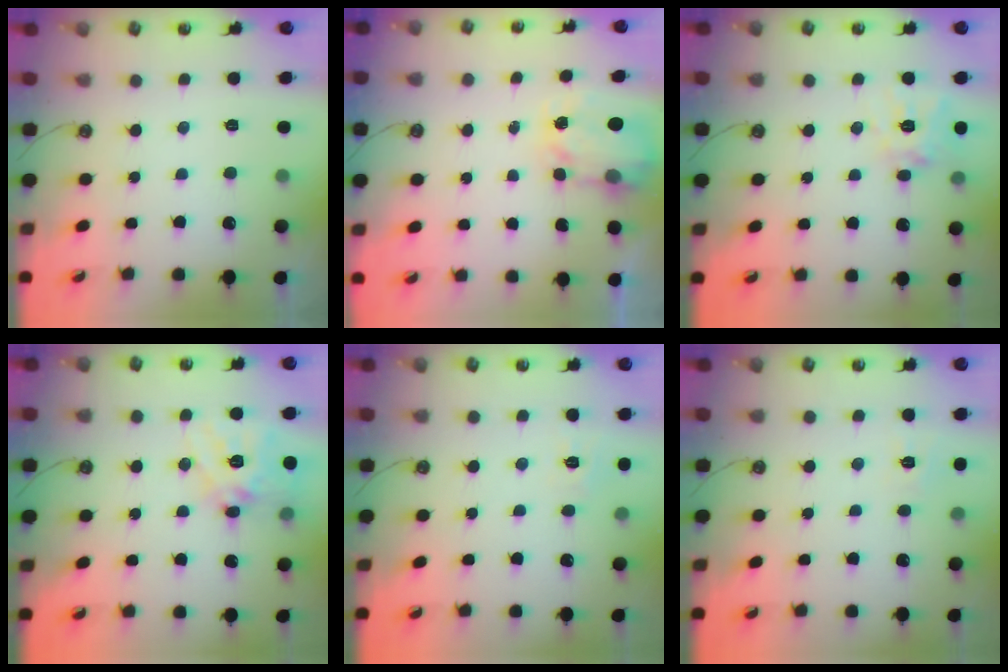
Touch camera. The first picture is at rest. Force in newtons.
{"total": 3.6, "press": 3.5, "slide": 0.6}
{"total": 11.4, "press": 11.3, "slide": 1.3}
{"total": 16.1, "press": 16.0, "slide": 2.4}
{"total": 2.9, "press": 2.9, "slide": 0.3}
{"total": 4.3, "press": 4.2, "slide": 0.6}